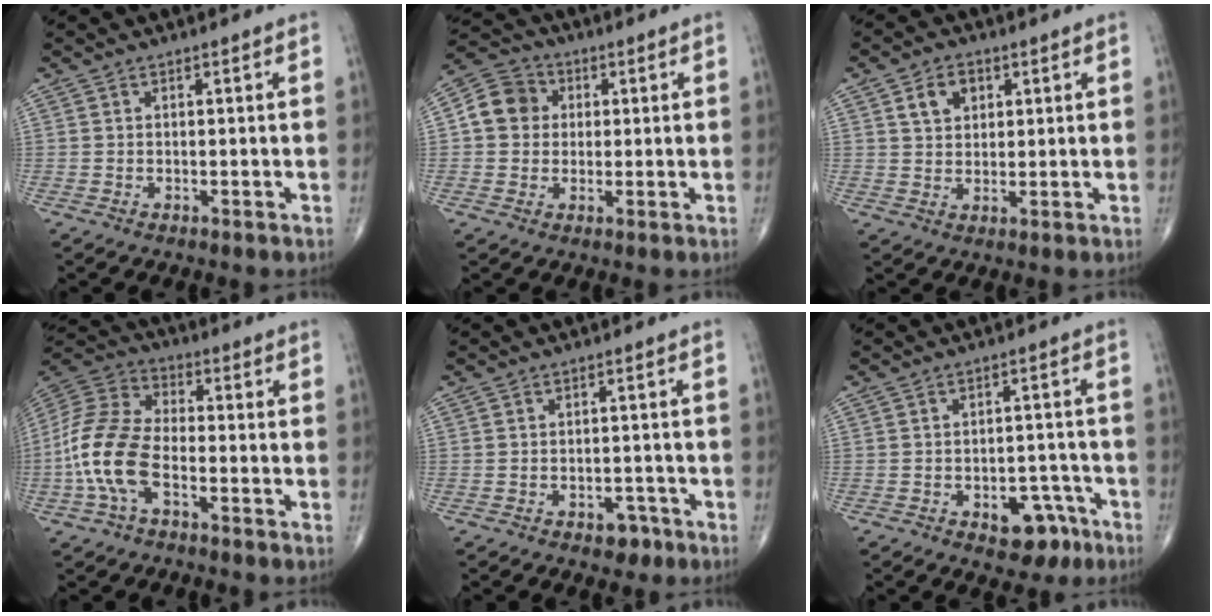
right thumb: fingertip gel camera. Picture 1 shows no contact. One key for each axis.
{"total": 8.1, "fx": 1.1, "fy": 7.3, "fz": 3.4, "tx": -0.042, "ty": 0.014, "tz": 0.006}
{"total": 5.3, "fx": 2.2, "fy": 3.8, "fz": 3.0, "tx": -0.024, "ty": -0.006, "tz": 0.037}
{"total": 13.9, "fx": -4.2, "fy": 7.4, "fz": 11.0, "tx": -0.235, "ty": 0.034, "tz": -0.088}
{"total": 3.2, "fx": -2.0, "fy": 2.0, "fz": 1.5, "tx": 0.003, "ty": 0.015, "tz": -0.024}
{"total": 7.5, "fx": -4.0, "fy": 4.5, "fz": 4.4, "tx": -0.020, "ty": 0.035, "tz": -0.048}